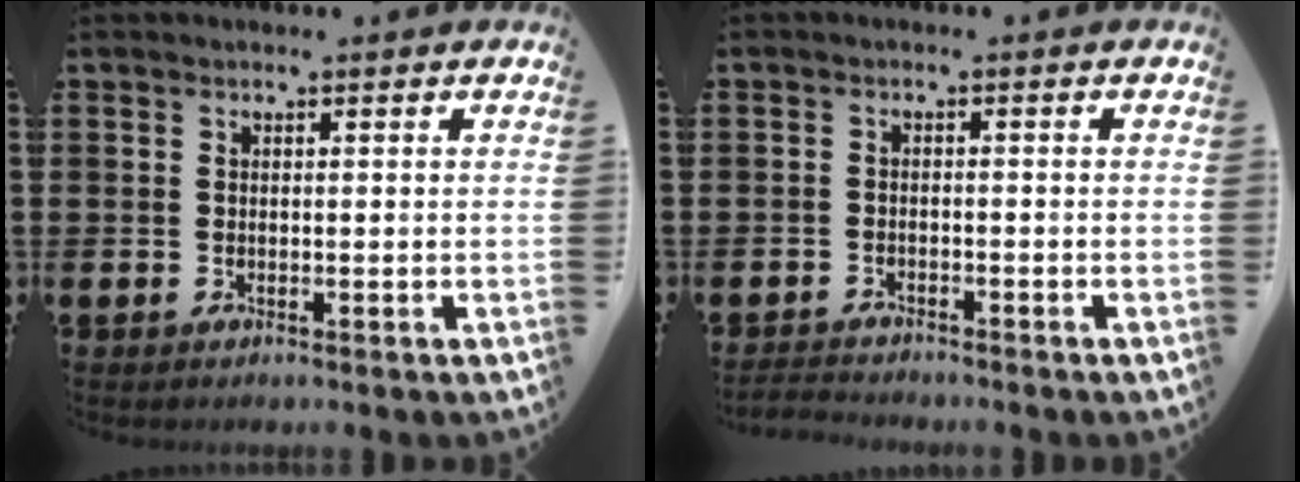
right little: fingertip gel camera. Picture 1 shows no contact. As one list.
[{"total": 1.5, "force": [-1.5, 0.0, 0.0], "torque": [-0.004, 0.001, -0.032]}]